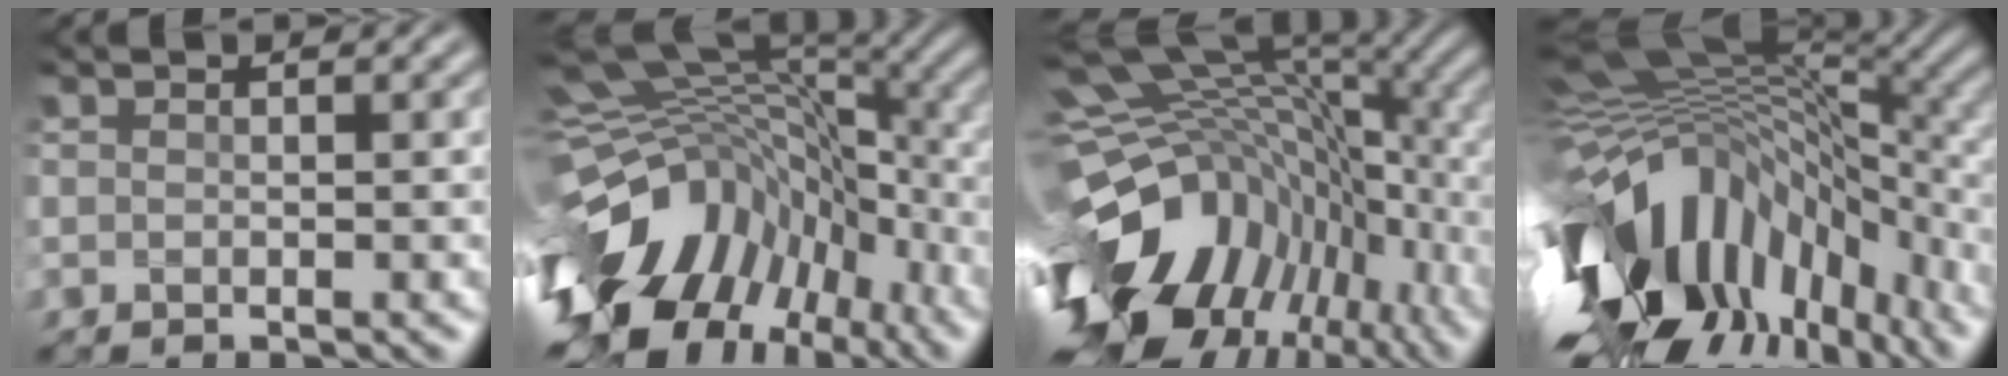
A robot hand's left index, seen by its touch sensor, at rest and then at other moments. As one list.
[{"total": 15.9, "force": [-5.4, 10.7, 10.5], "torque": [-0.212, -0.007, -0.080]}, {"total": 17.3, "force": [-5.5, 10.1, 13.0], "torque": [-0.263, -0.021, -0.072]}, {"total": 16.1, "force": [-4.5, 8.4, 13.0], "torque": [-0.258, -0.003, -0.079]}]